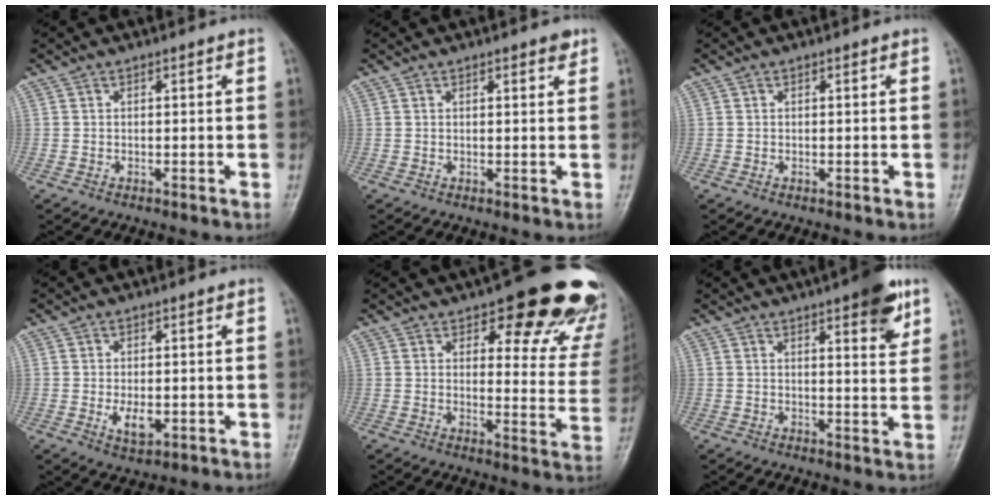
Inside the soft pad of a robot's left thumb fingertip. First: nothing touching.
{"total": 1.9, "force": [1.3, 0.6, 1.2], "torque": [-0.012, -0.006, 0.015]}
{"total": 0.5, "force": [0.1, 0.2, 0.4], "torque": [-0.006, 0.000, 0.003]}
{"total": 4.3, "force": [-0.6, 2.3, 3.5], "torque": [-0.055, -0.008, -0.006]}
{"total": 20.9, "force": [15.2, 7.7, 12.0], "torque": [-0.085, -0.083, 0.172]}
{"total": 8.9, "force": [4.9, 2.4, 7.1], "torque": [-0.076, -0.021, 0.059]}